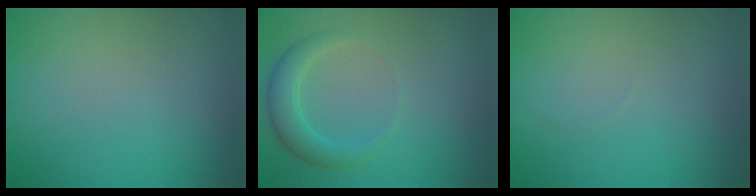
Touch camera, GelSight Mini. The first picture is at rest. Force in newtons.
{"total": 2.7, "press": 2.7, "slide": 0.1}
{"total": 0.0}